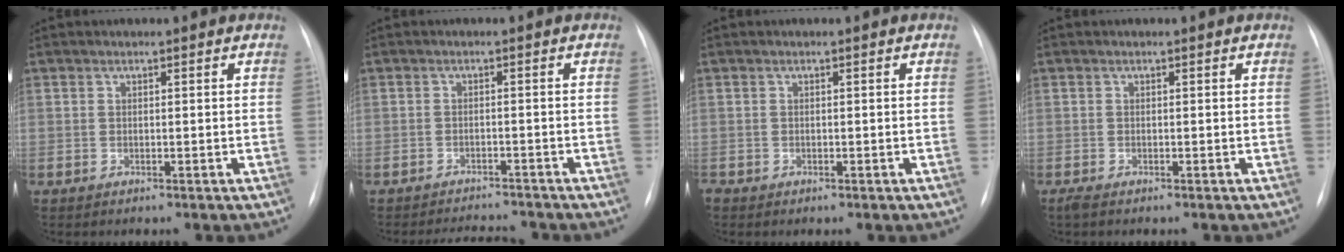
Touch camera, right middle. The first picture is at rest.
{"total": 5.1, "force": [-5.0, 0.6, 0.6], "torque": [-0.008, -0.001, -0.072]}
{"total": 0.8, "force": [-0.4, 0.6, 0.3], "torque": [-0.002, 0.003, -0.005]}
{"total": 1.0, "force": [-0.8, 0.2, 0.6], "torque": [-0.017, -0.004, -0.015]}